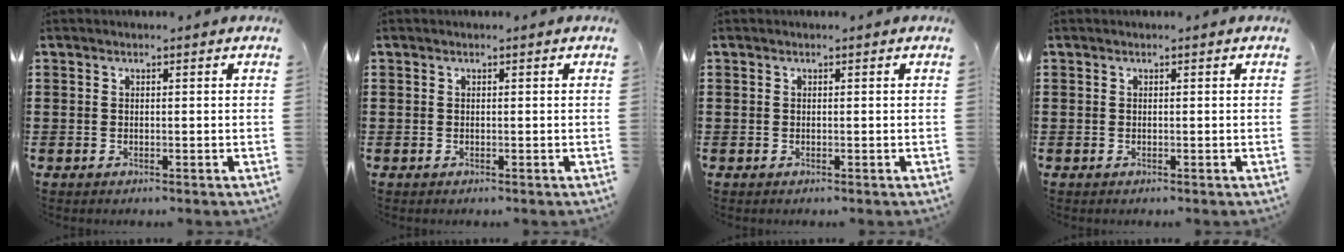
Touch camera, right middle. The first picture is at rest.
{"total": 0.0}
{"total": 0.0}
{"total": 0.0}